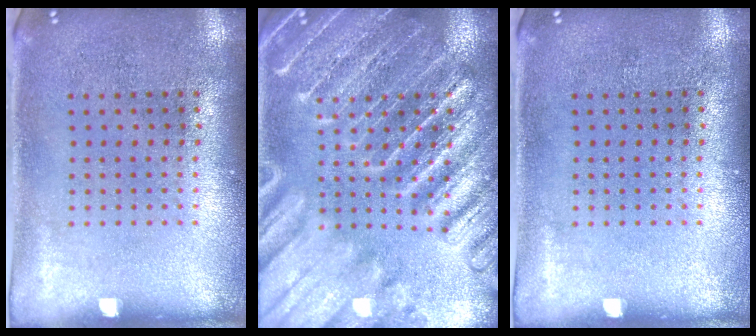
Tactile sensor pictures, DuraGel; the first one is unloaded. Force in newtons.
{"total": 4.1, "press": 4.1, "slide": 0.5}
{"total": 0.0}